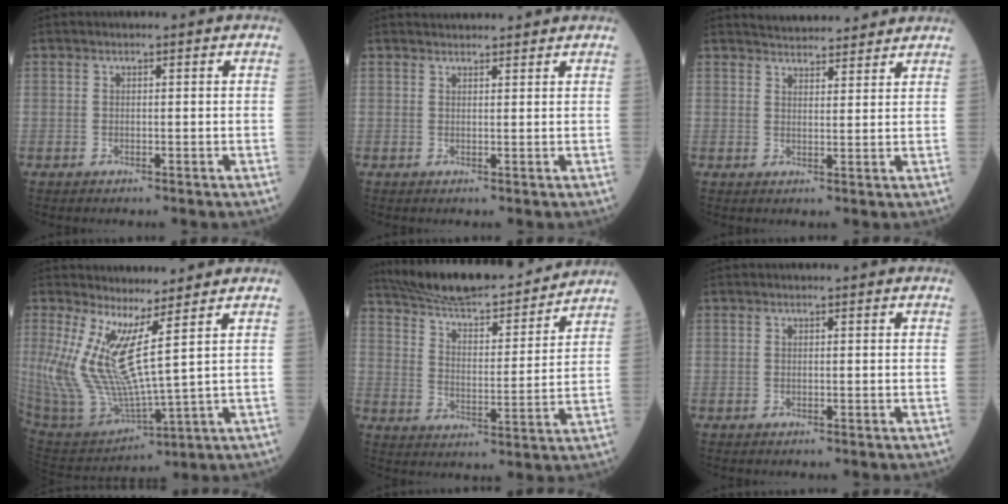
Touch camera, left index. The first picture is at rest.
{"total": 3.5, "force": [3.4, 0.4, 0.6], "torque": [-0.009, 0.022, 0.046]}
{"total": 8.5, "force": [8.1, 1.6, 2.1], "torque": [-0.027, 0.014, 0.106]}
{"total": 11.3, "force": [4.0, 1.0, 10.6], "torque": [-0.245, -0.020, 0.102]}
{"total": 20.0, "force": [18.3, 2.6, 7.7], "torque": [-0.124, 0.004, 0.277]}
{"total": 0.0}